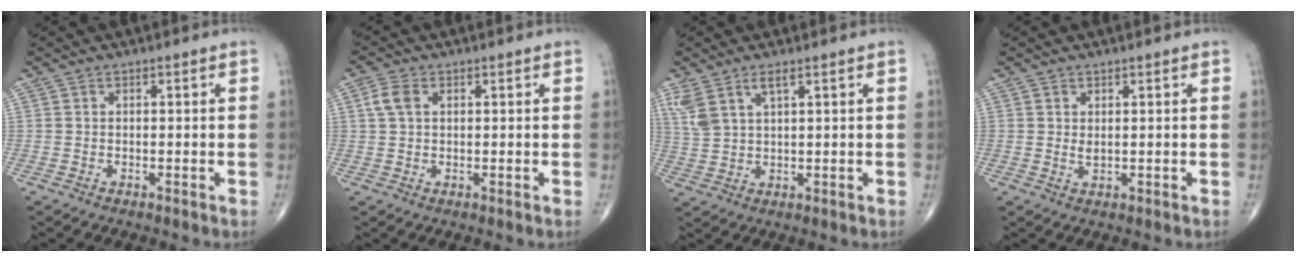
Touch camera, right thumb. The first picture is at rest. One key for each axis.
{"total": 3.5, "fx": 1.0, "fy": 2.2, "fz": 2.5, "tx": -0.058, "ty": 0.009, "tz": 0.019}
{"total": 5.6, "fx": 3.2, "fy": 1.8, "fz": 4.2, "tx": -0.102, "ty": -0.006, "tz": 0.074}
{"total": 1.2, "fx": 0.3, "fy": 0.5, "fz": 1.0, "tx": -0.013, "ty": -0.005, "tz": 0.009}